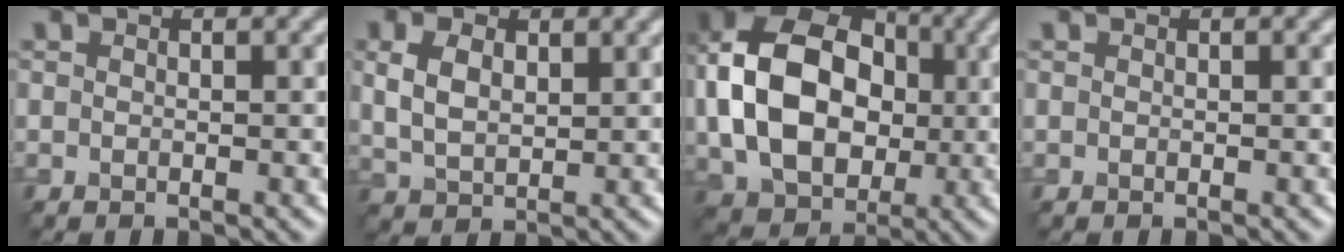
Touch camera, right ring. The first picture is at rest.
{"total": 3.7, "force": [1.2, 2.3, 2.6], "torque": [-0.064, 0.001, 0.027]}
{"total": 15.0, "force": [0.5, 11.2, 10.1], "torque": [-0.196, 0.004, 0.011]}
{"total": 0.0}